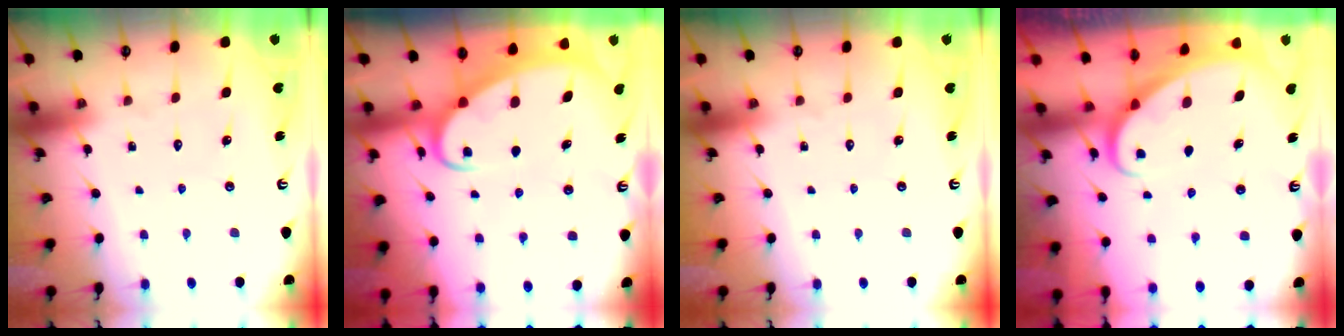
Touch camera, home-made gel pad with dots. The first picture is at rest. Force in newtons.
{"total": 3.6, "press": 3.6, "slide": 0.5}
{"total": 0.0}
{"total": 2.2, "press": 2.2, "slide": 0.2}